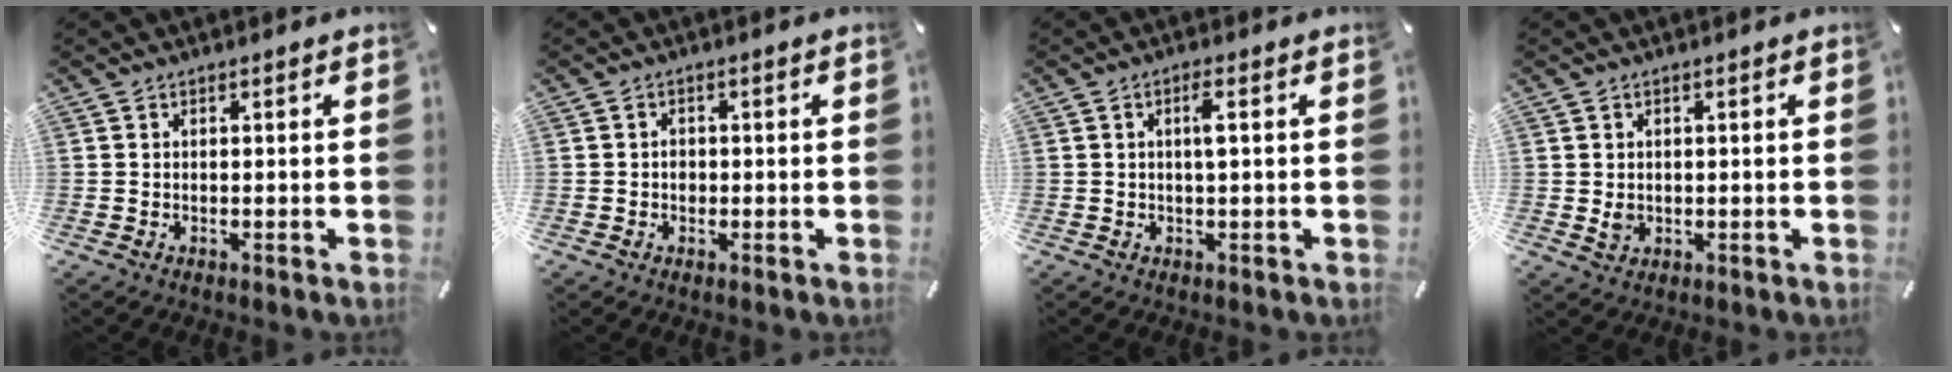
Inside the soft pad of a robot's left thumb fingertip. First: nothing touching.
{"total": 1.7, "force": [-0.2, 1.5, 0.8], "torque": [-0.016, 0.006, -0.006]}
{"total": 3.4, "force": [0.5, 0.6, 3.3], "torque": [-0.065, 0.003, 0.006]}
{"total": 2.0, "force": [0.0, 1.8, 0.8], "torque": [-0.009, -0.001, -0.001]}